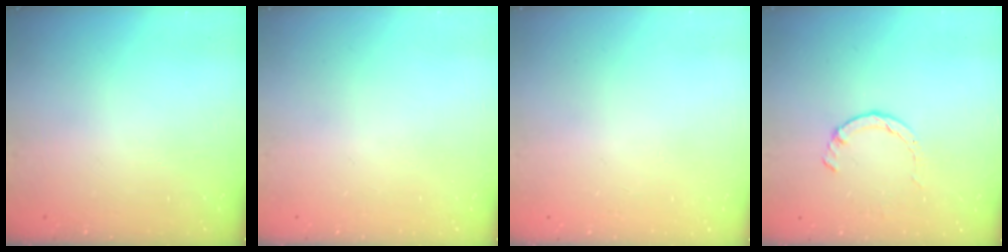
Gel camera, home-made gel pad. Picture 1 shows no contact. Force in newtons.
{"total": 0.0}
{"total": 2.6, "press": 2.6, "slide": 0.2}
{"total": 1.4, "press": 1.3, "slide": 0.3}